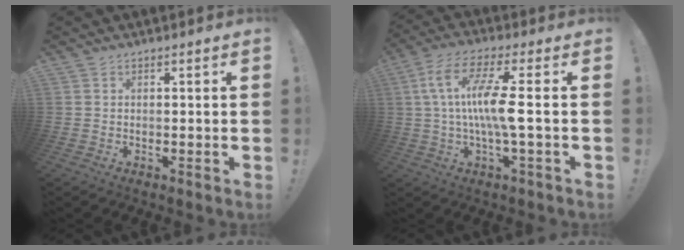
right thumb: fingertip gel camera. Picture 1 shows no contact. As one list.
[{"total": 13.3, "force": [0.4, 1.7, 13.2], "torque": [-0.258, -0.004, -0.004]}]